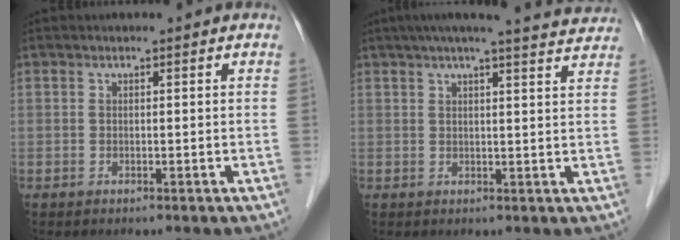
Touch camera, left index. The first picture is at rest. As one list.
[{"total": 15.6, "force": [14.1, 0.7, 6.5], "torque": [-0.093, 0.009, 0.167]}]